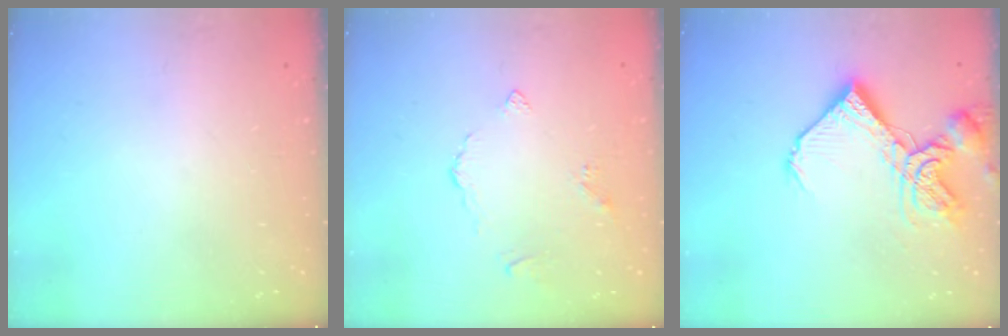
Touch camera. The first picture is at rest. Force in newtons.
{"total": 3.6, "press": 3.5, "slide": 0.7}
{"total": 13.2, "press": 13.1, "slide": 1.4}